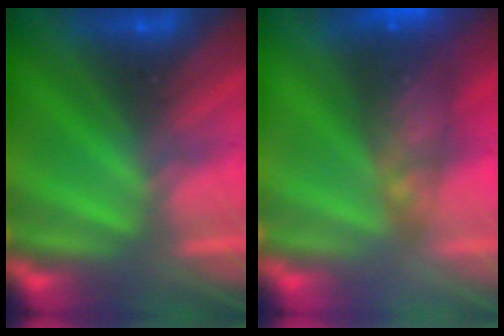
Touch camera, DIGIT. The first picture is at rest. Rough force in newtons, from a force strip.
{"total": 8.2}